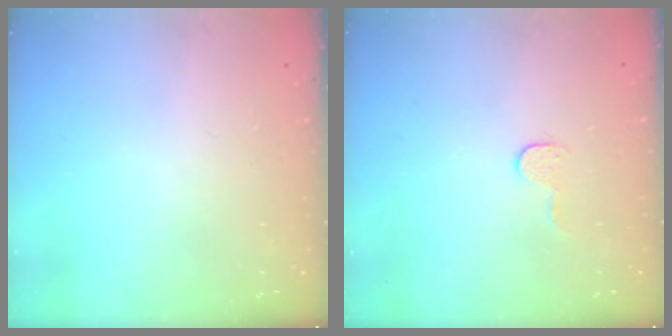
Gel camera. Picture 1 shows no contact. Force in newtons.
{"total": 5.7, "press": 5.7, "slide": 0.2}